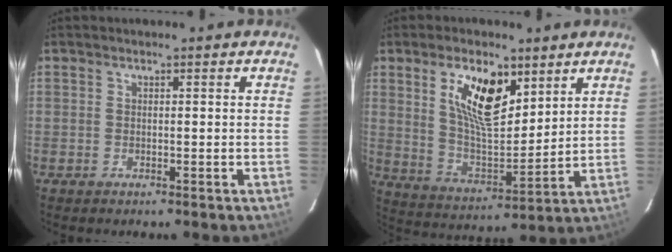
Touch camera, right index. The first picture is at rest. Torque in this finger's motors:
{"motor_torque": [1.44, 0.70, 0.38, 0.14]}